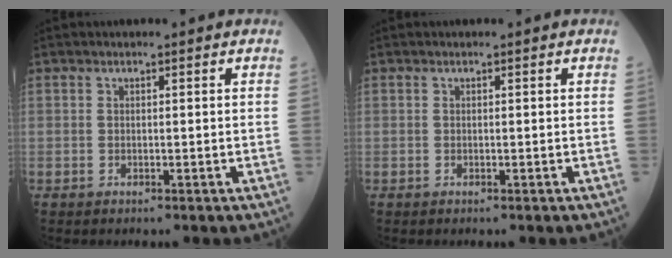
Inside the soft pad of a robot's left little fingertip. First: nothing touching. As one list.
[{"total": 0.0}]